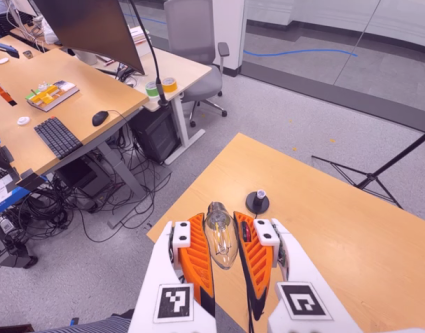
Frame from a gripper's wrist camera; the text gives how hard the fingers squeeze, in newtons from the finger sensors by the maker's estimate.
{"total": 22.4, "left": 25.0, "right": 19.7}